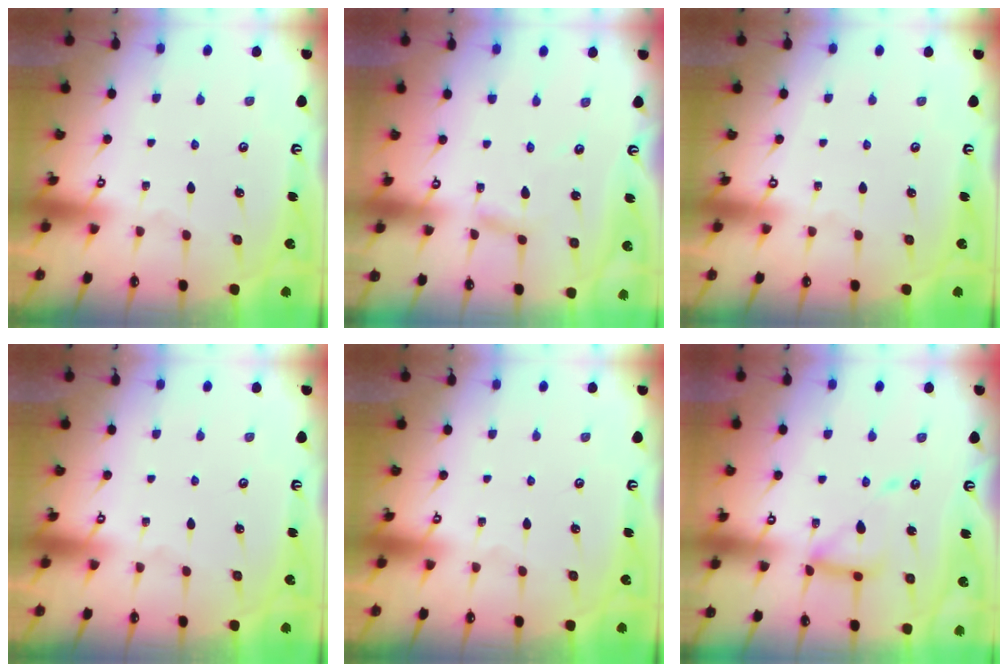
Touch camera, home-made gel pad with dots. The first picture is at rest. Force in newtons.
{"total": 2.8, "press": 2.8, "slide": 0.1}
{"total": 0.0}
{"total": 0.0}
{"total": 0.0}
{"total": 12.7, "press": 12.7, "slide": 1.3}